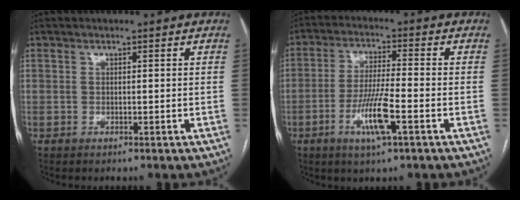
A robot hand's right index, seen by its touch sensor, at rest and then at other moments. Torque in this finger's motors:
{"motor_torque": [1.62, -0.50, 0.58, 0.09]}